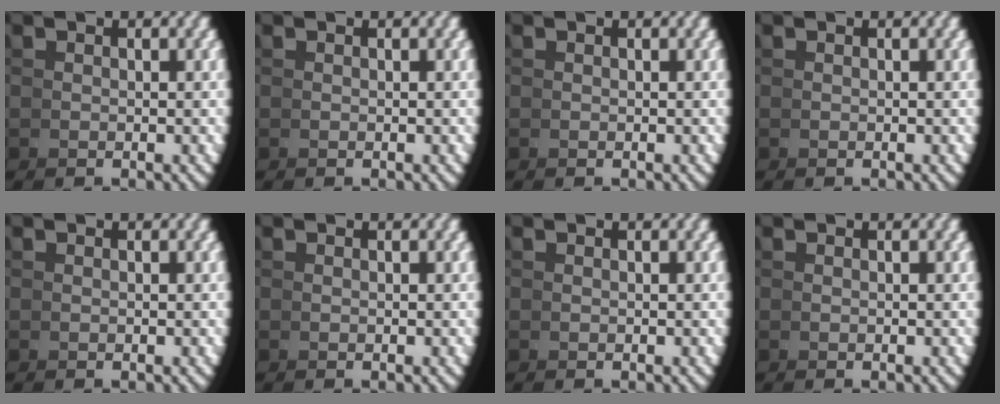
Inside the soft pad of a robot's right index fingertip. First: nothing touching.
{"total": 0.0}
{"total": 0.0}
{"total": 0.0}
{"total": 0.0}
{"total": 0.0}
{"total": 0.0}
{"total": 0.0}